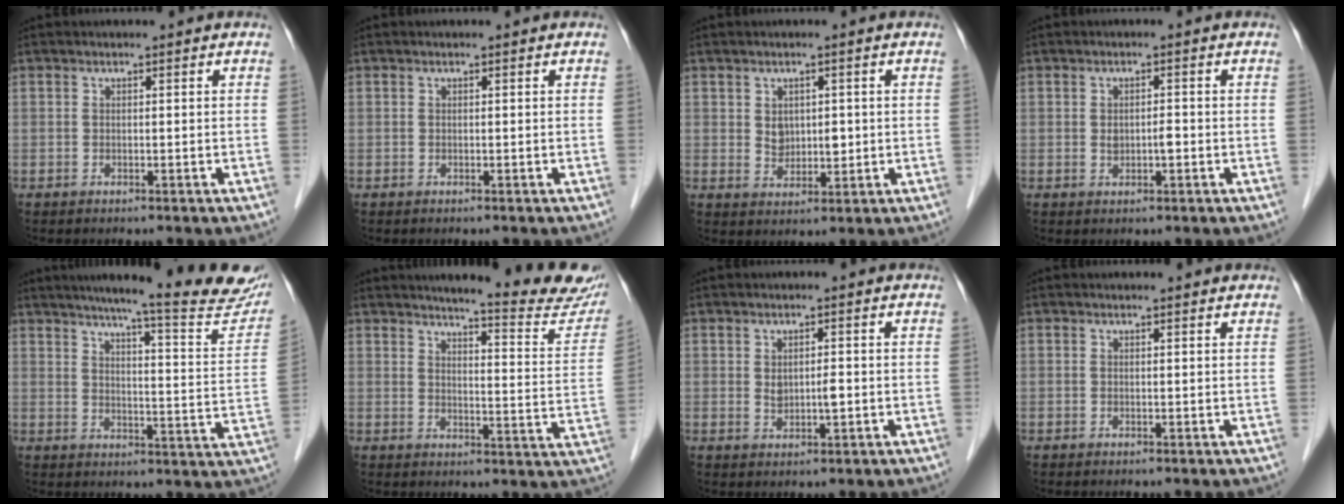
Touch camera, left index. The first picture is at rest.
{"total": 0.0}
{"total": 3.4, "force": [0.6, 2.5, 2.2], "torque": [-0.039, 0.002, 0.018]}
{"total": 2.0, "force": [-0.3, 0.9, 1.7], "torque": [-0.031, 0.001, -0.002]}
{"total": 22.2, "force": [19.1, 1.3, 11.2], "torque": [-0.149, -0.047, 0.228]}
{"total": 16.7, "force": [15.4, 0.4, 6.5], "torque": [-0.080, -0.084, 0.172]}
{"total": 2.5, "force": [0.0, 1.0, 2.3], "torque": [-0.040, 0.000, 0.005]}
{"total": 1.6, "force": [1.5, 0.1, 0.2], "torque": [-0.012, 0.002, 0.011]}